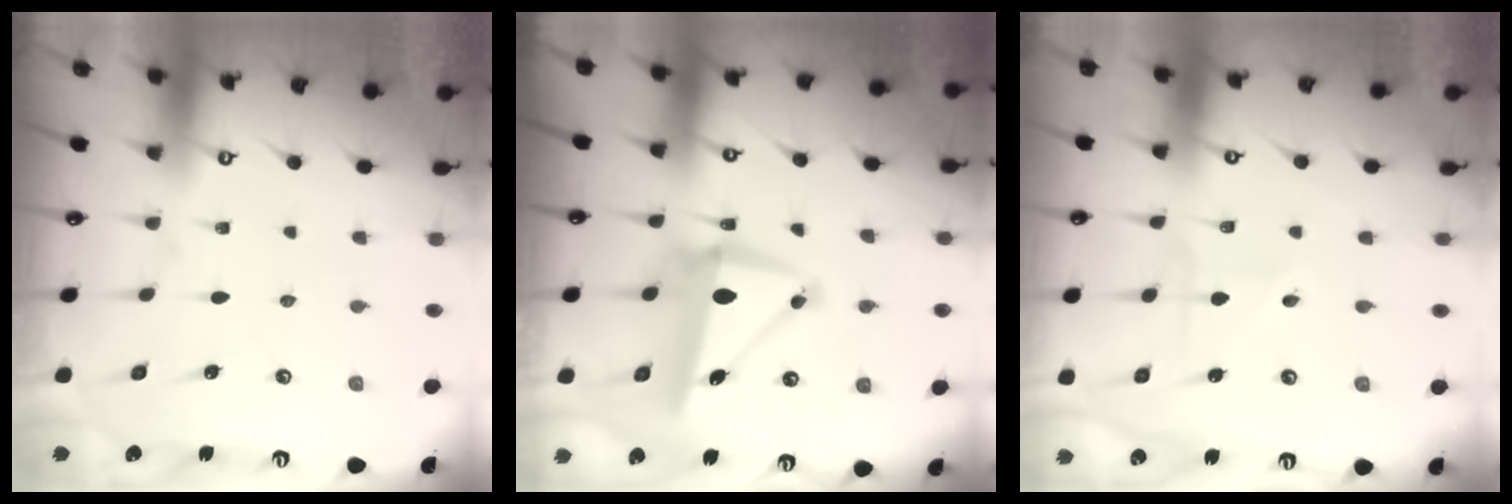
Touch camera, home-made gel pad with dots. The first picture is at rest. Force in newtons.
{"total": 10.0, "press": 9.6, "slide": 2.9}
{"total": 2.9, "press": 2.8, "slide": 0.4}